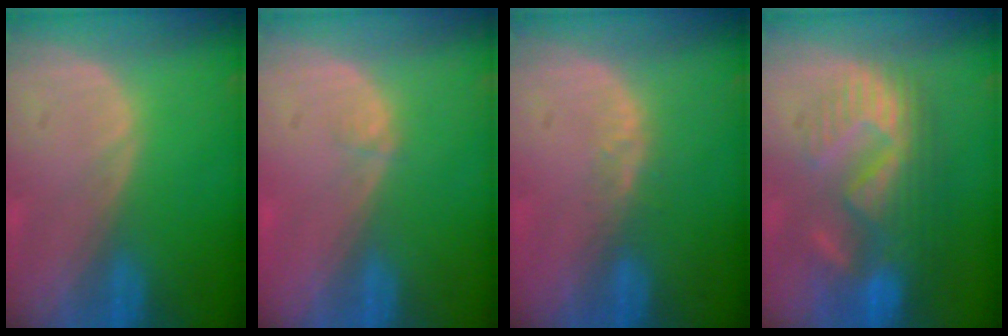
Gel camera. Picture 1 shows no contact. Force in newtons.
{"total": 0.5, "press": 0.5, "slide": 0.2}
{"total": 2.4, "press": 1.8, "slide": 1.5}
{"total": 10.9, "press": 9.7, "slide": 4.8}